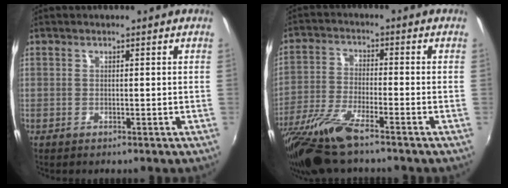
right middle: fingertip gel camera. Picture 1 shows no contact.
{"total": 12.5, "force": [-9.5, 1.7, 7.9], "torque": [-0.175, -0.033, -0.185]}